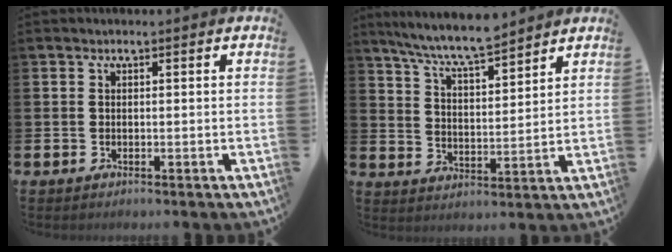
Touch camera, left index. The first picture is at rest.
{"total": 7.7, "force": [7.2, 0.6, 2.7], "torque": [-0.080, -0.035, 0.129]}